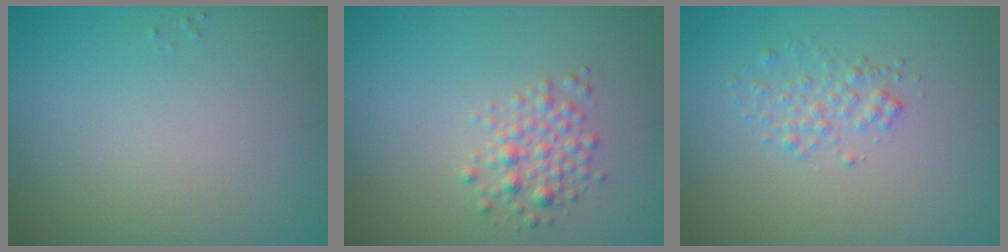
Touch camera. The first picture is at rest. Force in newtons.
{"total": 2.1, "press": 2.1, "slide": 0.2}
{"total": 1.6, "press": 1.6, "slide": 0.1}